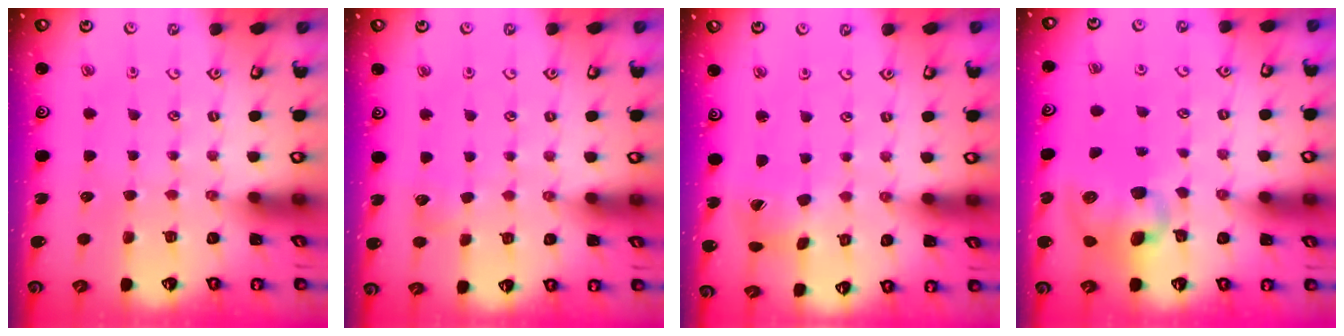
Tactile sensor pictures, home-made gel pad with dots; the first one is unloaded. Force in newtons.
{"total": 5.0, "press": 4.9, "slide": 0.7}
{"total": 5.3, "press": 5.2, "slide": 0.5}
{"total": 10.9, "press": 10.8, "slide": 1.4}